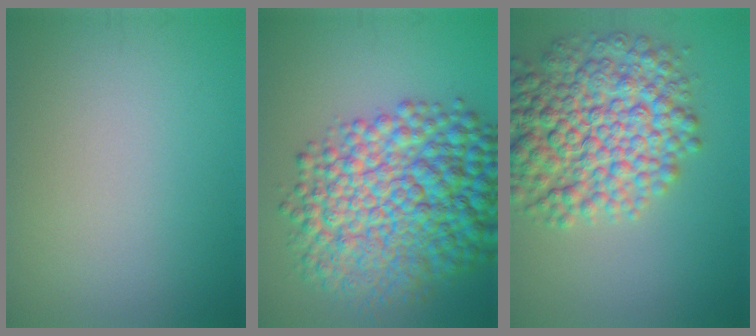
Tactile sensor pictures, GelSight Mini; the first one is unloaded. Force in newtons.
{"total": 12.6, "press": 12.6, "slide": 0.2}
{"total": 9.8, "press": 9.8, "slide": 0.2}